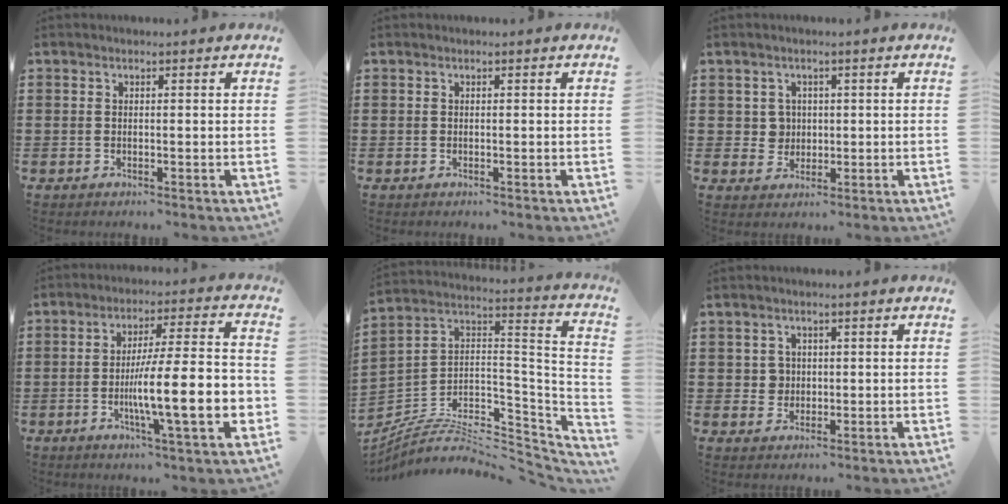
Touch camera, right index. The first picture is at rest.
{"total": 0.0}
{"total": 3.0, "force": [0.4, 2.8, 0.9], "torque": [-0.030, 0.010, 0.007]}
{"total": 14.5, "force": [-3.7, 2.5, 13.8], "torque": [-0.223, -0.016, -0.072]}
{"total": 6.5, "force": [-4.9, 2.6, 3.4], "torque": [-0.071, -0.013, -0.095]}
{"total": 2.4, "force": [0.3, 2.3, 0.6], "torque": [-0.022, 0.009, 0.004]}